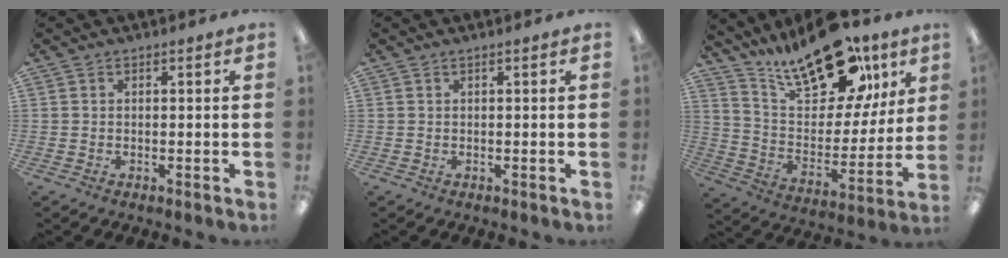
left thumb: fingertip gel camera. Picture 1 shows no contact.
{"total": 0.5, "force": [0.3, 0.0, 0.4], "torque": [-0.008, 0.001, 0.004]}
{"total": 23.7, "force": [17.4, 10.6, 12.1], "torque": [-0.194, -0.104, 0.300]}